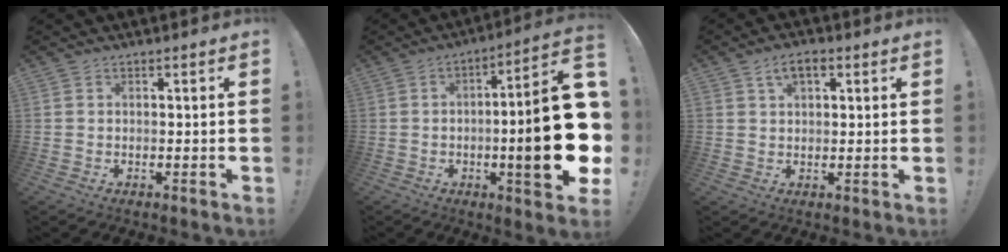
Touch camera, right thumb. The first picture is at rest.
{"total": 22.6, "force": [-2.7, 4.2, 22.1], "torque": [-0.331, 0.002, -0.040]}
{"total": 4.7, "force": [2.0, 2.6, 3.3], "torque": [-0.060, 0.005, 0.038]}